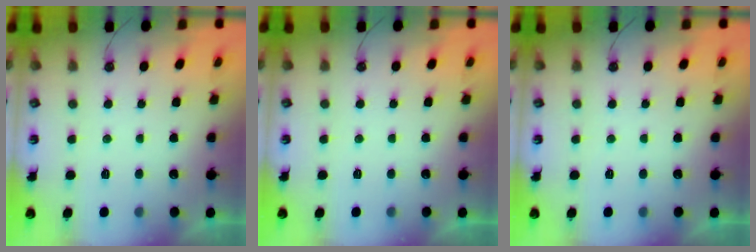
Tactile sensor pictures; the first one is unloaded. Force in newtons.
{"total": 0.0}
{"total": 0.0}